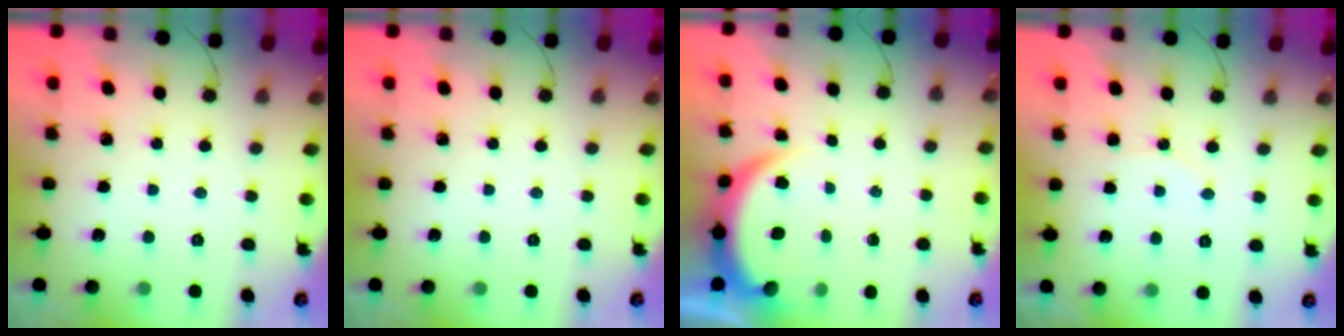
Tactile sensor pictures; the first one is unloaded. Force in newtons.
{"total": 0.0}
{"total": 5.1, "press": 5.0, "slide": 0.4}
{"total": 5.1, "press": 5.0, "slide": 0.4}